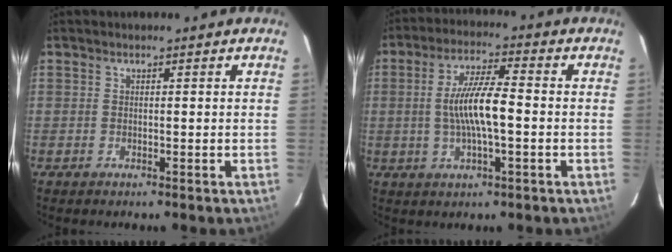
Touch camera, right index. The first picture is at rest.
{"total": 9.2, "force": [-0.9, 1.7, 9.0], "torque": [-0.172, 0.003, -0.015]}